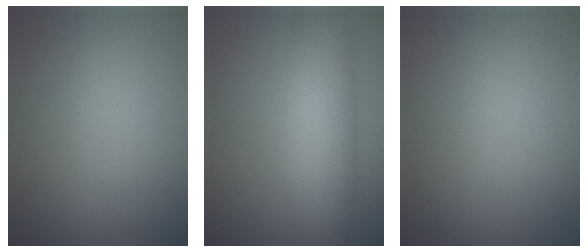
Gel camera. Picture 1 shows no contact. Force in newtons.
{"total": 8.6, "press": 8.6, "slide": 0.2}
{"total": 0.0}